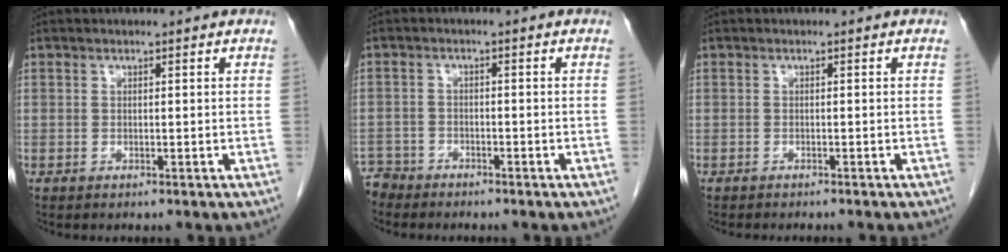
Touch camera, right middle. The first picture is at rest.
{"total": 3.7, "force": [-3.4, 1.3, -0.7], "torque": [0.008, -0.002, -0.067]}
{"total": 4.2, "force": [-3.7, 0.7, 1.8], "torque": [-0.022, -0.006, -0.044]}